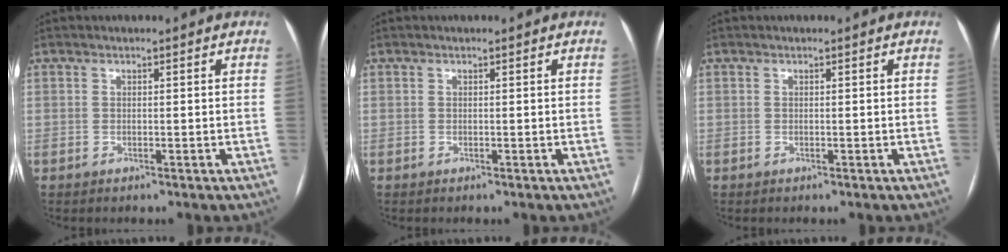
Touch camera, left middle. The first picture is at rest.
{"total": 0.0}
{"total": 0.0}